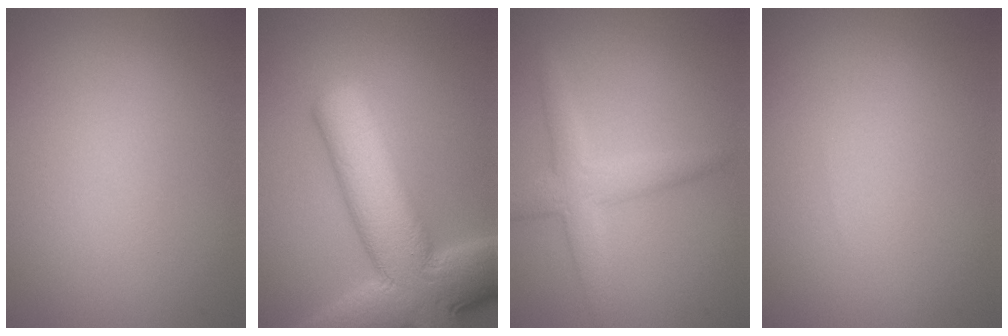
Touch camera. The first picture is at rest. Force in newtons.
{"total": 12.4, "press": 12.4, "slide": 0.5}
{"total": 3.2, "press": 3.2, "slide": 0.0}
{"total": 0.0}